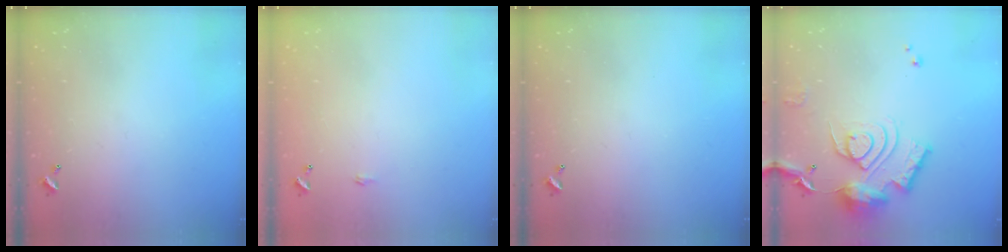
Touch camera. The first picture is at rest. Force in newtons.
{"total": 0.6, "press": 0.6, "slide": 0.2}
{"total": 0.0}
{"total": 15.8, "press": 15.8, "slide": 1.0}